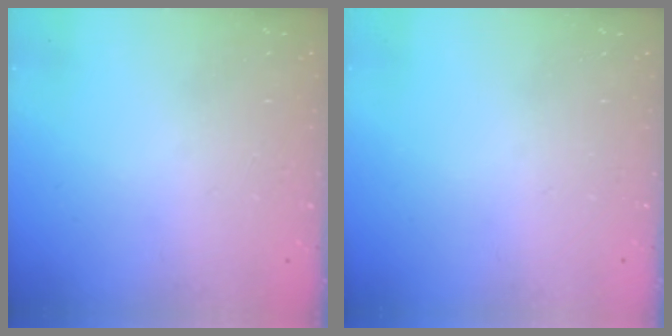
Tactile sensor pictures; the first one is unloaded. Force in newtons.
{"total": 0.0}